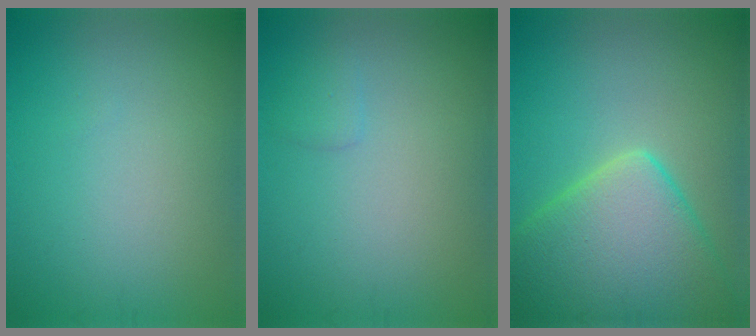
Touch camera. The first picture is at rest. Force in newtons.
{"total": 0.8, "press": 0.8, "slide": 0.1}
{"total": 10.1, "press": 10.1, "slide": 0.6}